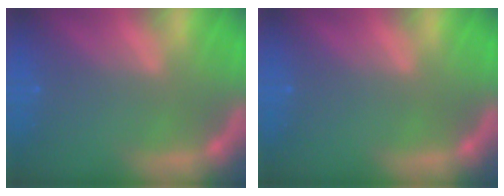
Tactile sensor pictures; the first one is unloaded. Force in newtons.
{"total": 0.0}